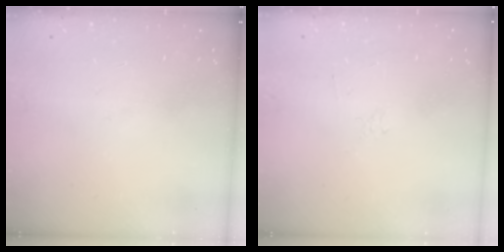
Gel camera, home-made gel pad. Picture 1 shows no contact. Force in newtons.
{"total": 3.1, "press": 3.0, "slide": 0.8}